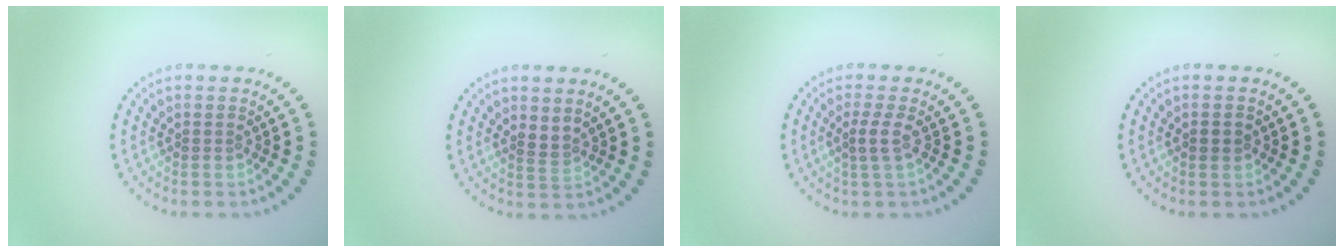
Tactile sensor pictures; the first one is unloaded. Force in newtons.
{"total": 1.2, "press": 0.6, "slide": 1.0}
{"total": 1.6, "press": 1.1, "slide": 1.1}
{"total": 0.7, "press": 0.7, "slide": 0.1}